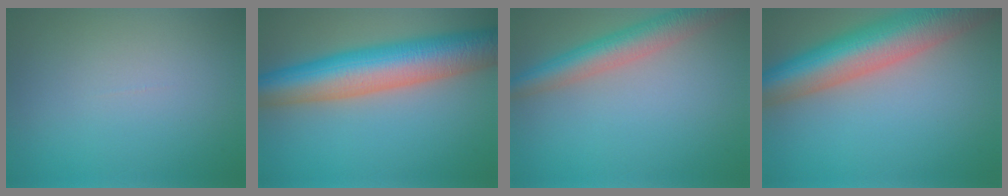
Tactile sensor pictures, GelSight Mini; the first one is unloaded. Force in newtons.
{"total": 10.6, "press": 10.6, "slide": 0.3}
{"total": 5.4, "press": 5.4, "slide": 0.4}
{"total": 11.0, "press": 10.9, "slide": 0.9}